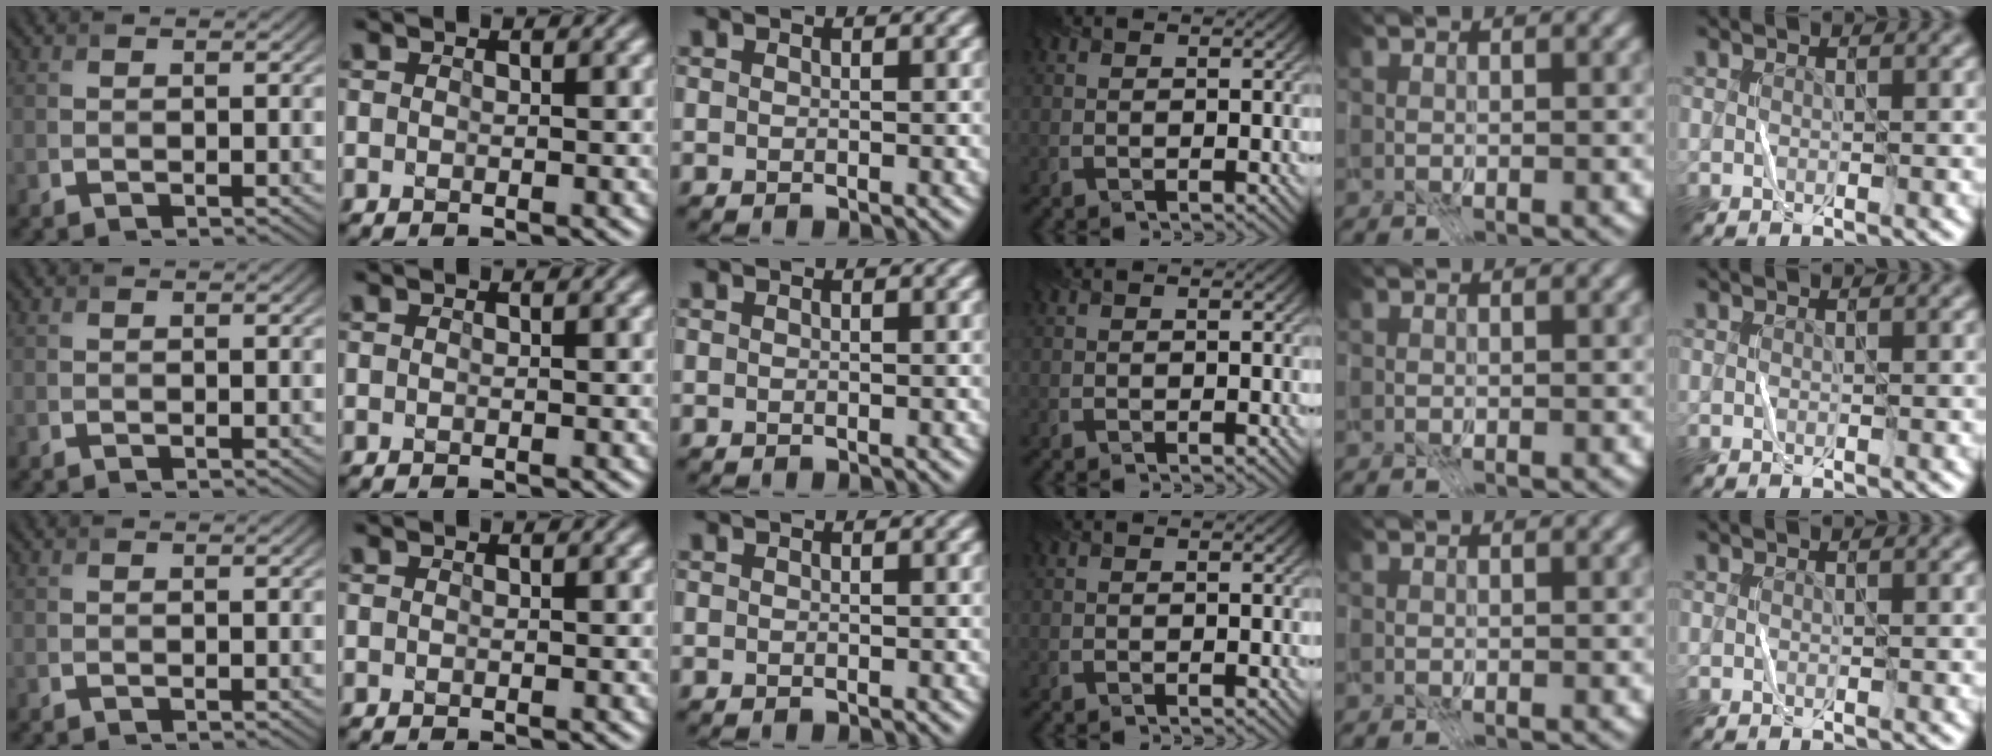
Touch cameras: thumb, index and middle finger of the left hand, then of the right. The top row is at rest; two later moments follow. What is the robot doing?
{"motion": "fold", "object": "coffee filter"}